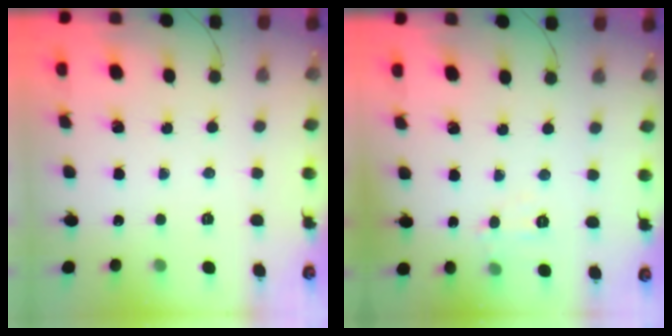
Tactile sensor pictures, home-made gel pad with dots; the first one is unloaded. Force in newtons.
{"total": 5.0, "press": 4.8, "slide": 1.5}